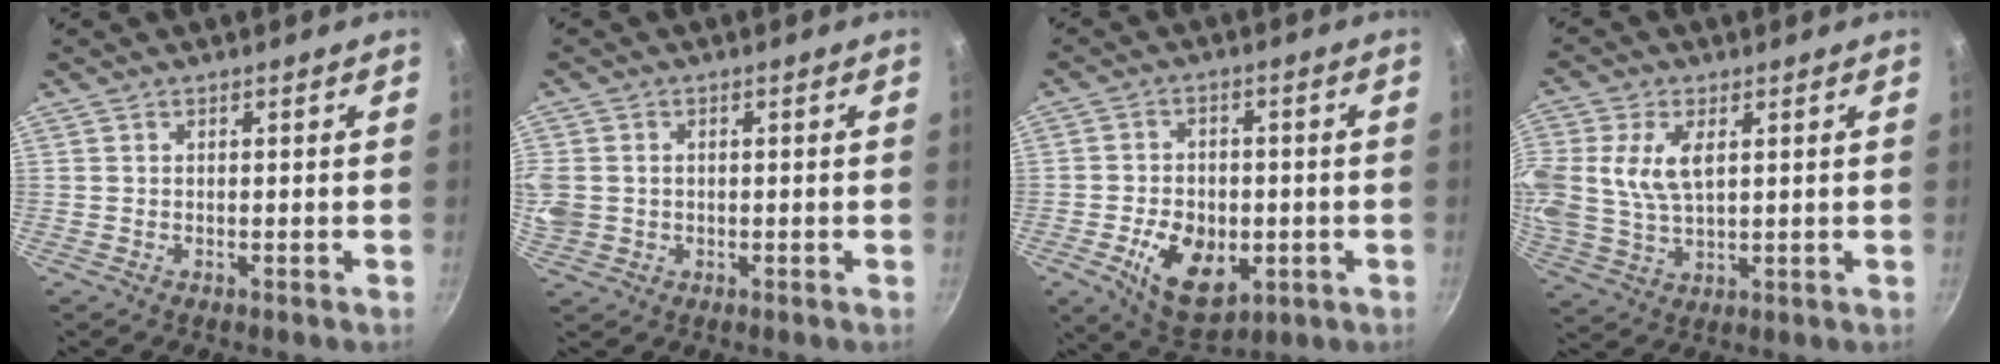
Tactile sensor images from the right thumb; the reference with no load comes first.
{"total": 8.4, "force": [0.3, 7.2, 4.3], "torque": [-0.109, 0.007, 0.010]}
{"total": 12.6, "force": [-3.5, 8.2, 8.9], "torque": [-0.120, -0.001, -0.043]}
{"total": 10.9, "force": [2.6, 6.3, 8.5], "torque": [-0.175, -0.003, 0.051]}